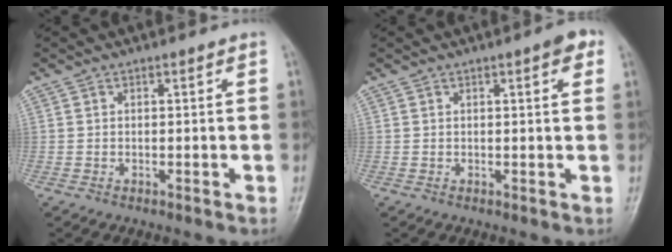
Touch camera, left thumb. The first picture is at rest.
{"total": 3.1, "force": [1.4, 0.8, 2.6], "torque": [-0.025, 0.002, 0.014]}